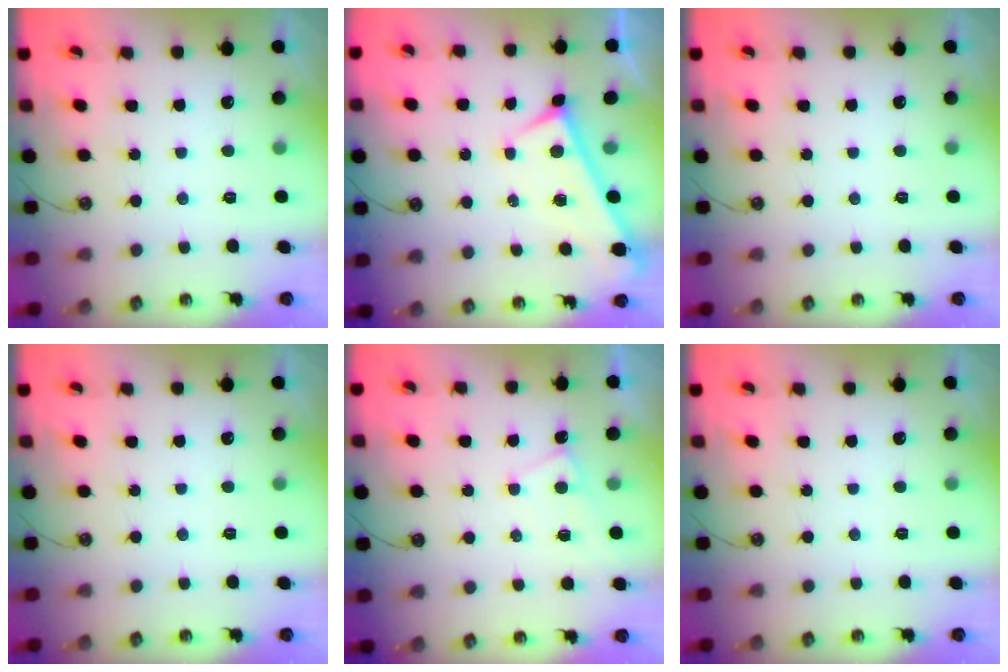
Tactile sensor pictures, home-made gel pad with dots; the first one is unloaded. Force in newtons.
{"total": 0.0}
{"total": 0.0}
{"total": 0.0}
{"total": 0.6, "press": 0.6, "slide": 0.1}
{"total": 0.0}